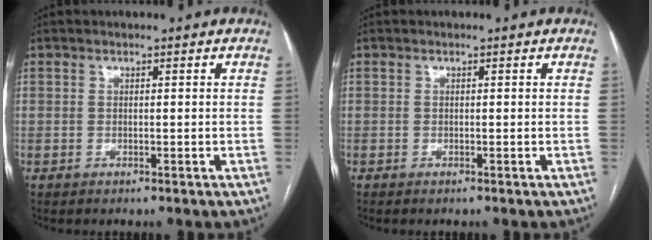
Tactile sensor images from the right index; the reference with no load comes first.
{"total": 0.0}